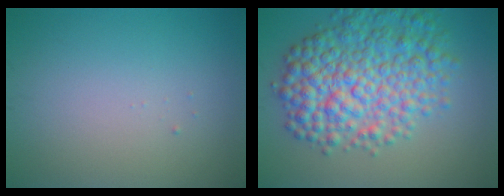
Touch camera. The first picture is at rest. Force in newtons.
{"total": 8.9, "press": 8.9, "slide": 0.2}